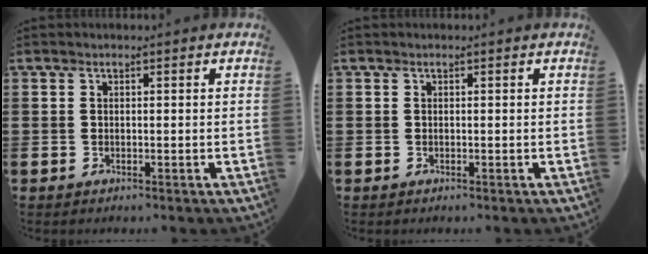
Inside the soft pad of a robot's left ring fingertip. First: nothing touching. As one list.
[{"total": 0.0}]